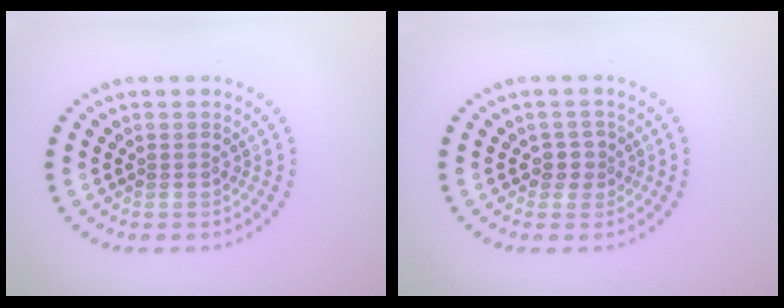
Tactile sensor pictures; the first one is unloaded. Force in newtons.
{"total": 1.4, "press": 1.1, "slide": 0.9}